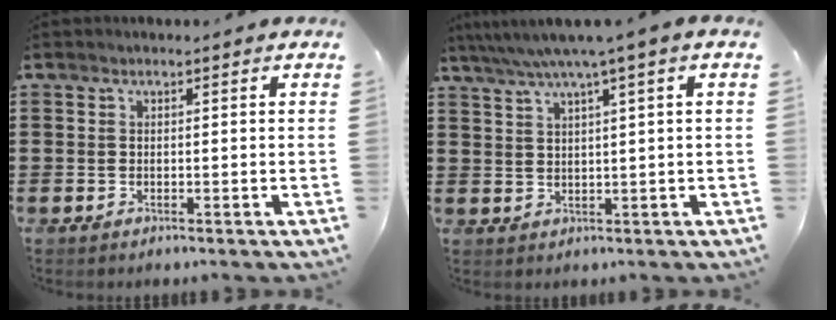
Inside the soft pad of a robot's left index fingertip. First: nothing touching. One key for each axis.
{"total": 4.0, "fx": 2.1, "fy": -0.6, "fz": 3.3, "tx": -0.071, "ty": -0.006, "tz": 0.032}